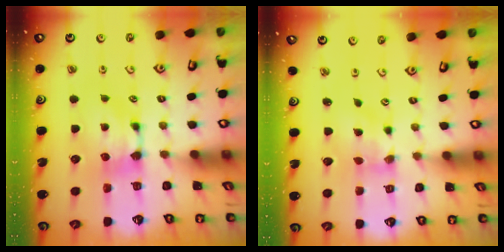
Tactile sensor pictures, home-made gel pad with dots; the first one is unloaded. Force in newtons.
{"total": 1.2, "press": 0.6, "slide": 1.1}